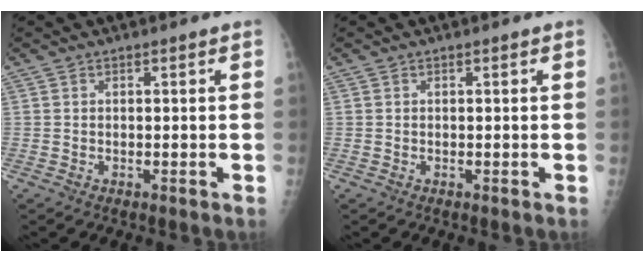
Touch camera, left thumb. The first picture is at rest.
{"total": 0.0}